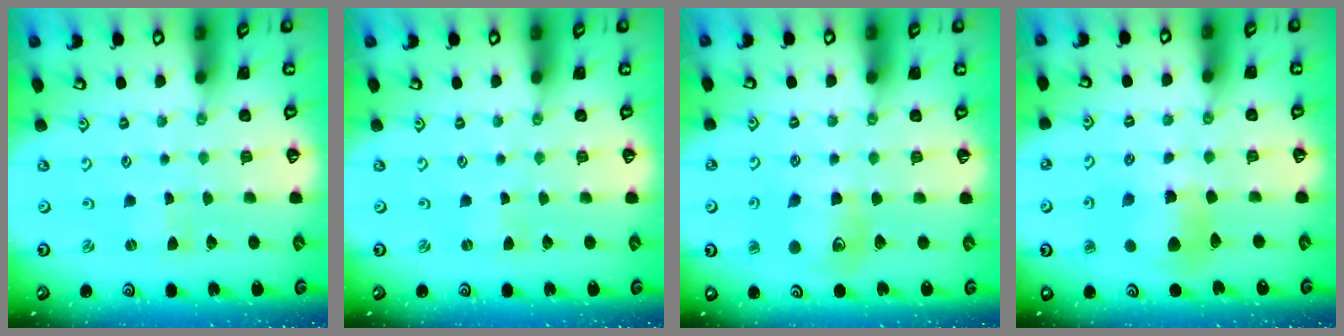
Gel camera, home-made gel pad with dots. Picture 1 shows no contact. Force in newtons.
{"total": 0.0}
{"total": 11.5, "press": 11.5, "slide": 0.8}
{"total": 9.1, "press": 9.0, "slide": 1.2}